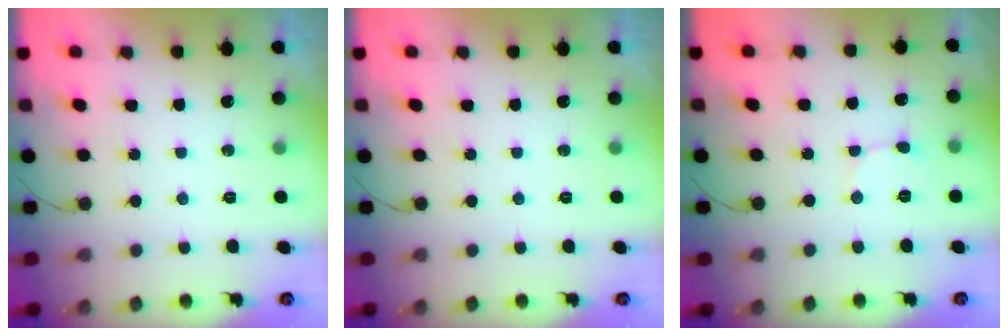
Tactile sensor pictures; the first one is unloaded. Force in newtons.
{"total": 0.0}
{"total": 1.6, "press": 1.6, "slide": 0.1}